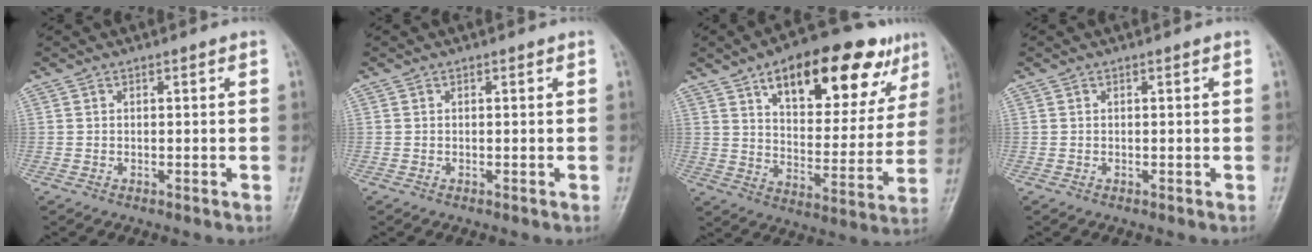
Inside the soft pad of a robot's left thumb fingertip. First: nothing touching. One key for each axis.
{"total": 0.0}
{"total": 23.6, "fx": 13.0, "fy": 10.3, "fz": 16.7, "tx": -0.192, "ty": -0.023, "tz": 0.199}
{"total": 0.0}